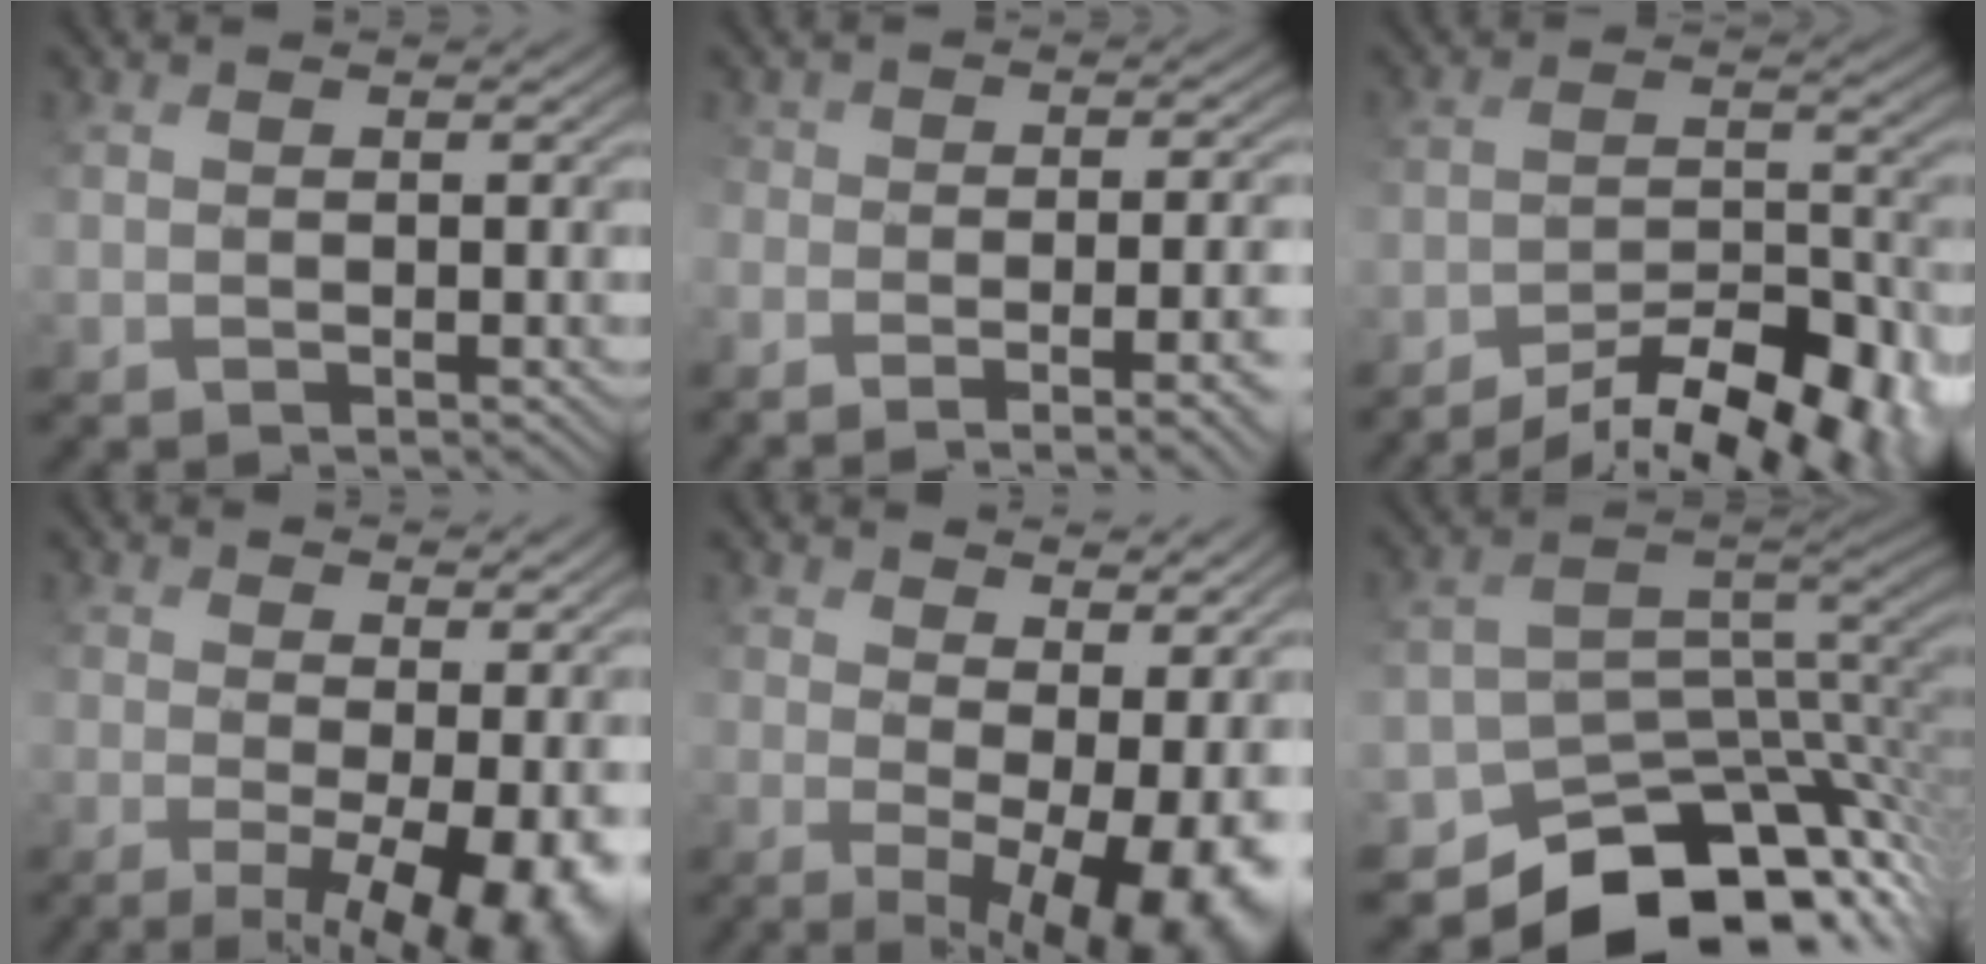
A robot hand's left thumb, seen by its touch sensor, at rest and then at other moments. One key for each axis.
{"total": 9.9, "fx": -5.1, "fy": 3.5, "fz": 7.8, "tx": -0.095, "ty": -0.006, "tz": -0.054}
{"total": 14.1, "fx": -11.5, "fy": 4.3, "fz": 6.8, "tx": -0.114, "ty": -0.016, "tz": -0.166}
{"total": 10.2, "fx": -1.2, "fy": 3.8, "fz": 9.4, "tx": -0.162, "ty": -0.014, "tz": -0.014}
{"total": 11.3, "fx": 1.6, "fy": 5.7, "fz": 9.7, "tx": -0.139, "ty": -0.022, "tz": 0.045}
{"total": 13.0, "fx": -9.3, "fy": 6.8, "fz": 6.1, "tx": -0.118, "ty": -0.016, "tz": -0.146}